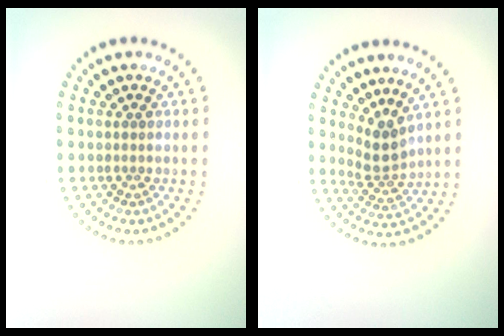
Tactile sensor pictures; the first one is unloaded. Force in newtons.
{"total": 2.5, "press": 1.7, "slide": 1.8}